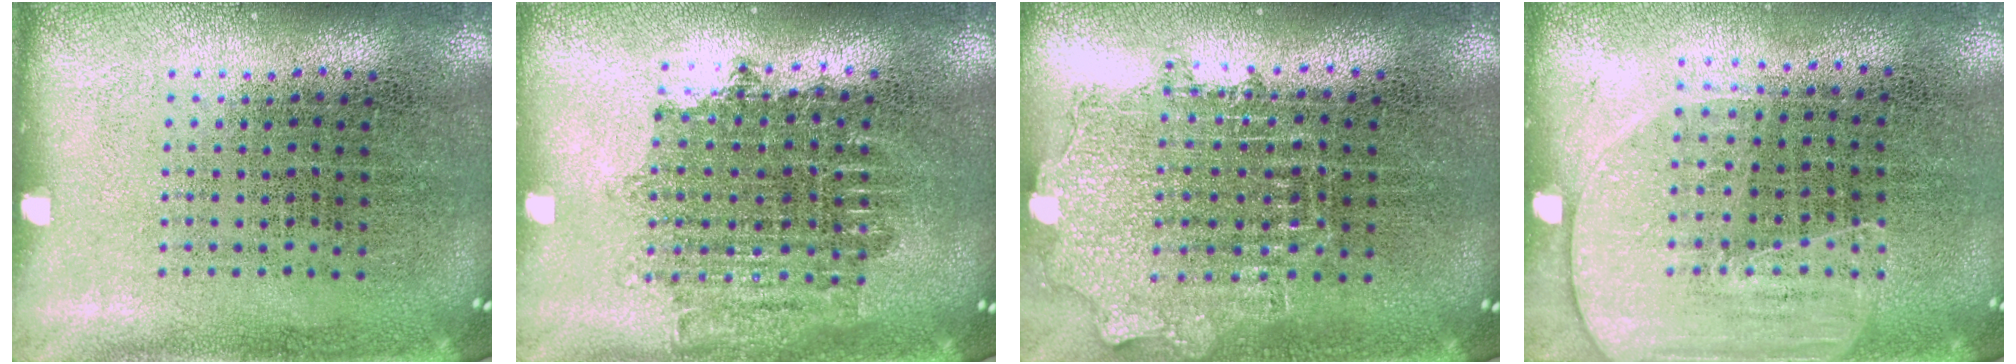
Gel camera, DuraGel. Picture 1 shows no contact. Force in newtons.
{"total": 1.6, "press": 1.3, "slide": 0.9}
{"total": 1.2, "press": 1.2, "slide": 0.3}
{"total": 1.6, "press": 1.4, "slide": 0.8}